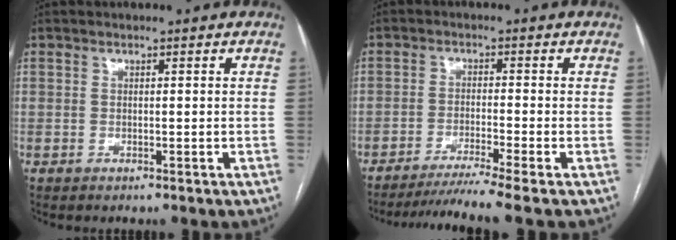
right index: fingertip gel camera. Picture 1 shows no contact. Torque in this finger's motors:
{"motor_torque": [1.03, -0.75, 0.22, 0.06]}